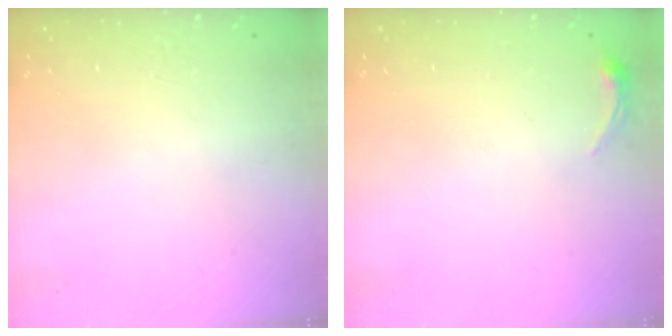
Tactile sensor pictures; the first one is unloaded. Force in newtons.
{"total": 3.9, "press": 3.8, "slide": 0.7}